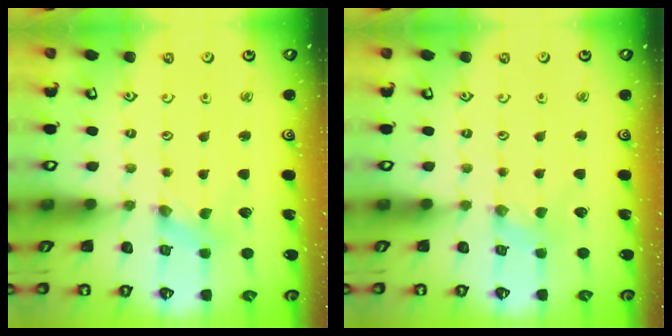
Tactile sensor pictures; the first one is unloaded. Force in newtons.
{"total": 0.9, "press": 0.9, "slide": 0.2}